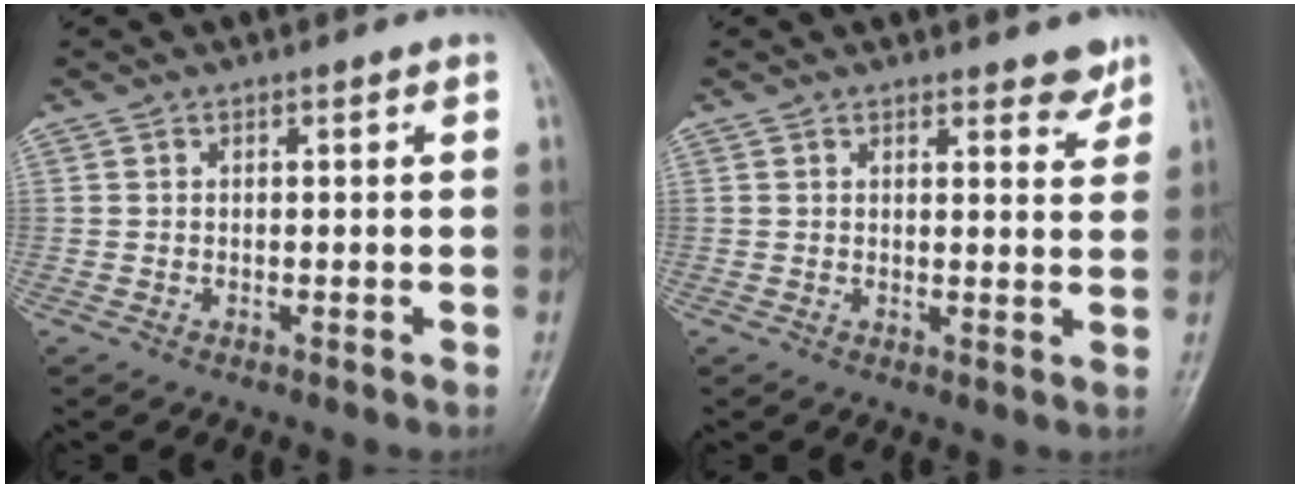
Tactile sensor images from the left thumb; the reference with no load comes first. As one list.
[{"total": 3.1, "force": [2.5, 1.1, 1.5], "torque": [-0.002, -0.018, 0.031]}]